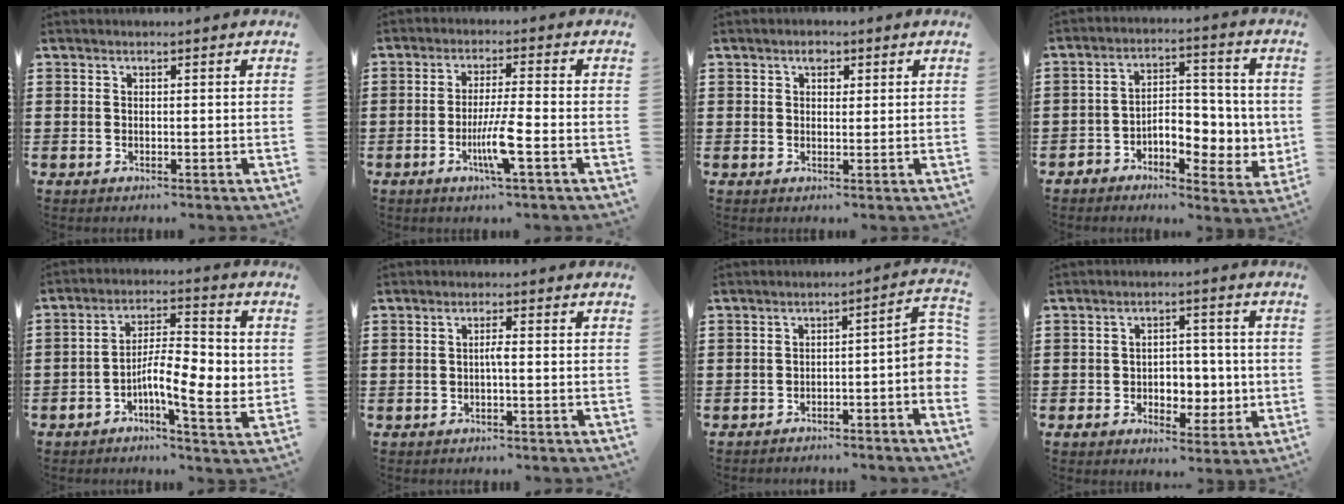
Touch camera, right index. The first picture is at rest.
{"total": 6.3, "force": [-2.3, 0.2, 5.8], "torque": [-0.109, -0.015, -0.043]}
{"total": 2.1, "force": [1.1, 1.3, 1.3], "torque": [-0.020, 0.002, 0.017]}
{"total": 6.4, "force": [-2.0, 4.4, 4.2], "torque": [-0.057, 0.001, -0.042]}
{"total": 8.9, "force": [-1.9, 3.1, 8.1], "torque": [-0.133, 0.000, -0.035]}
{"total": 1.7, "force": [-0.4, 0.0, 1.7], "torque": [-0.033, 0.001, -0.009]}
{"total": 5.2, "force": [-2.8, 0.8, 4.2], "torque": [-0.055, -0.005, -0.058]}
{"total": 5.3, "force": [-0.7, 4.5, 2.7], "torque": [-0.050, 0.008, -0.019]}